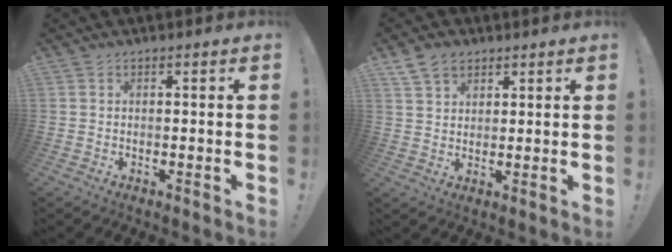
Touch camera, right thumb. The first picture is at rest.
{"total": 6.6, "force": [4.2, 4.4, 2.4], "torque": [-0.041, -0.011, 0.082]}